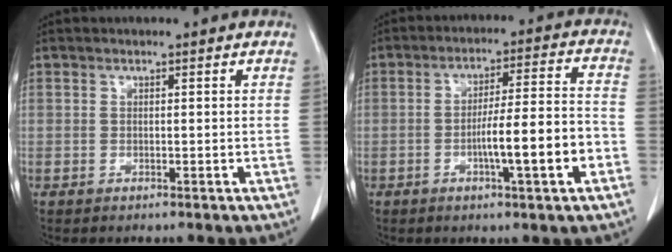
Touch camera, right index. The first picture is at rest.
{"total": 10.5, "force": [-3.5, 0.4, 9.9], "torque": [-0.153, 0.011, -0.052]}